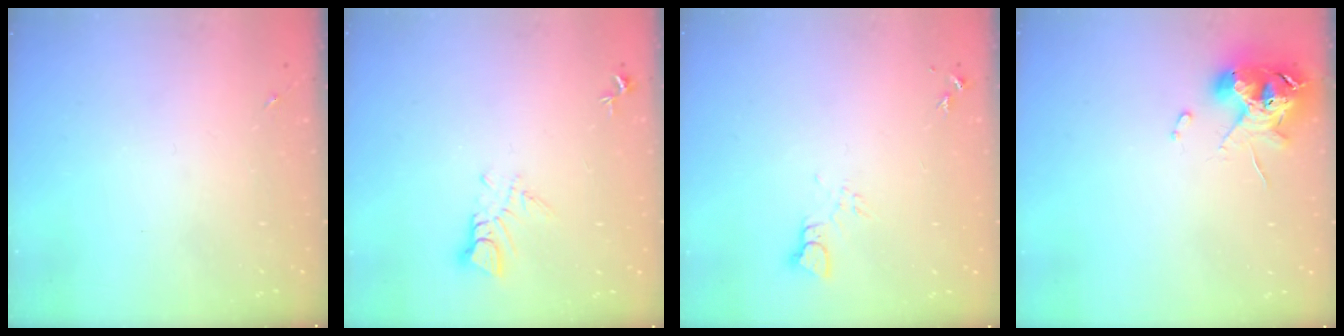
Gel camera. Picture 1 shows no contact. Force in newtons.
{"total": 4.3, "press": 4.3, "slide": 0.3}
{"total": 4.4, "press": 4.4, "slide": 0.4}
{"total": 10.8, "press": 10.7, "slide": 1.7}